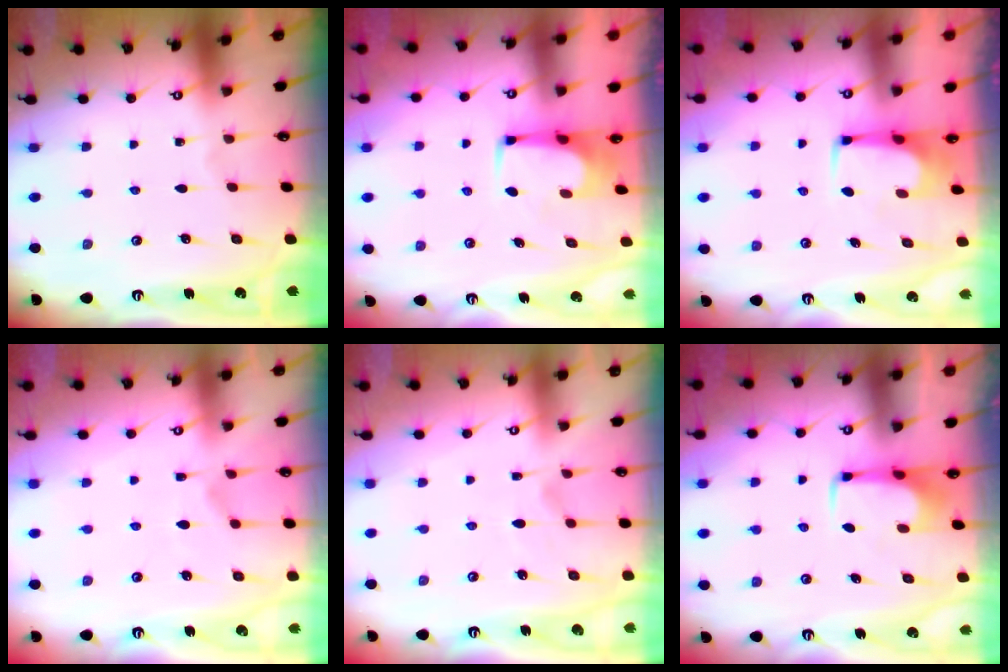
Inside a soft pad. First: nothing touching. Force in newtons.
{"total": 1.6, "press": 1.5, "slide": 0.3}
{"total": 1.5, "press": 1.5, "slide": 0.3}
{"total": 2.0, "press": 1.5, "slide": 1.3}
{"total": 3.8, "press": 3.6, "slide": 1.3}
{"total": 1.7, "press": 1.6, "slide": 0.5}